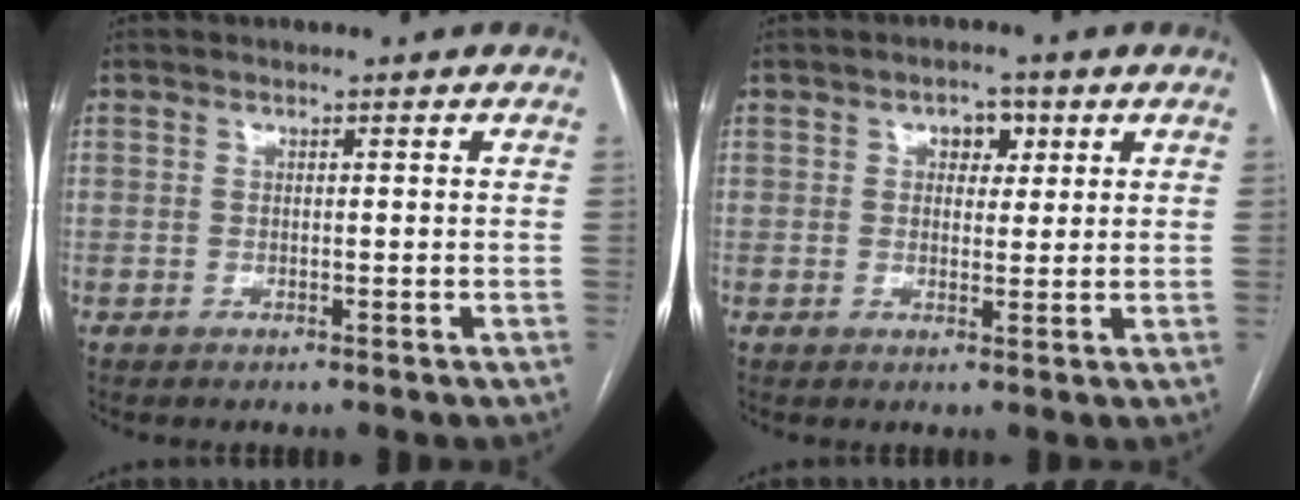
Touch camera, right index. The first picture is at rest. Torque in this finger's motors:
{"motor_torque": [0.06, 0.03, 0.01, 0.01]}